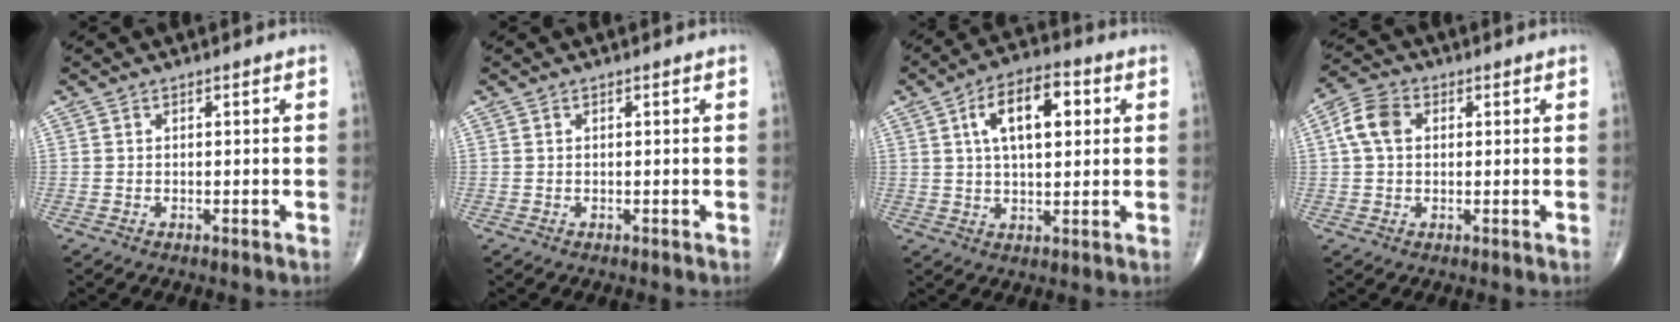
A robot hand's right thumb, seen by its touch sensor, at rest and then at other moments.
{"total": 0.0}
{"total": 11.7, "force": [3.3, 5.6, 9.7], "torque": [-0.140, 0.007, 0.048]}
{"total": 6.2, "force": [1.1, 4.4, 4.2], "torque": [-0.084, 0.017, 0.015]}